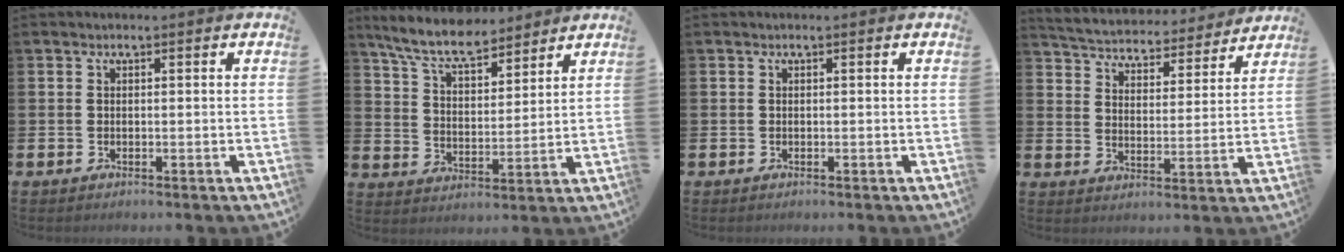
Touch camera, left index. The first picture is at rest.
{"total": 8.2, "force": [7.3, 2.0, 3.1], "torque": [-0.093, -0.027, 0.133]}
{"total": 0.0}
{"total": 5.1, "force": [4.9, 1.1, 0.3], "torque": [-0.031, -0.046, 0.082]}